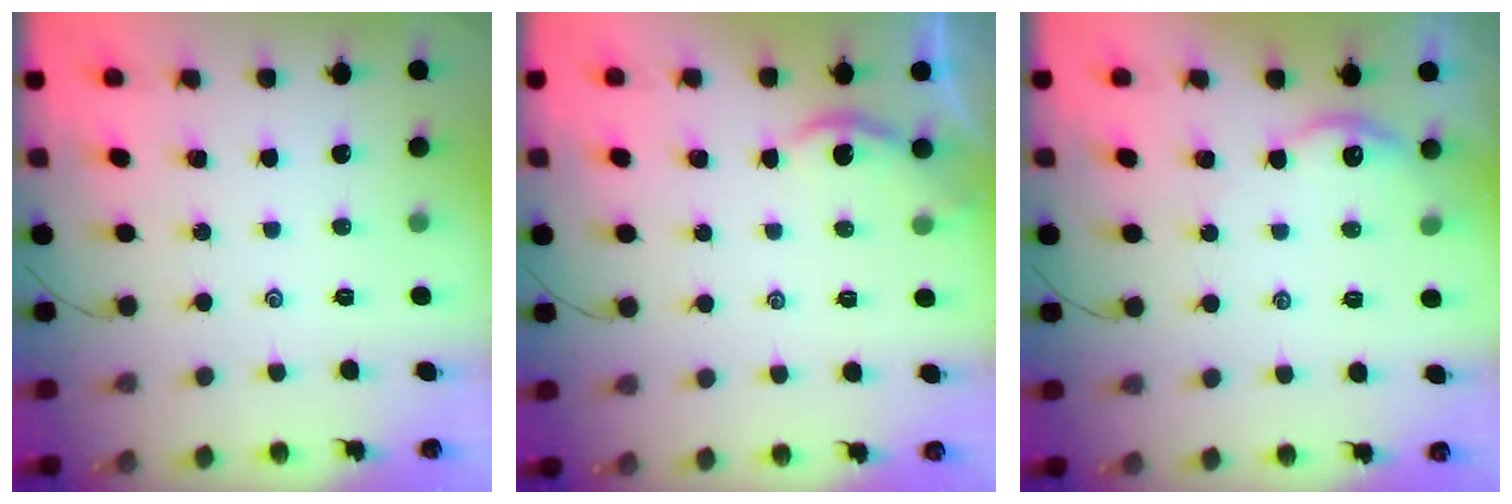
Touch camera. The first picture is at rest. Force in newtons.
{"total": 2.0, "press": 2.0, "slide": 0.2}
{"total": 4.6, "press": 4.5, "slide": 0.4}